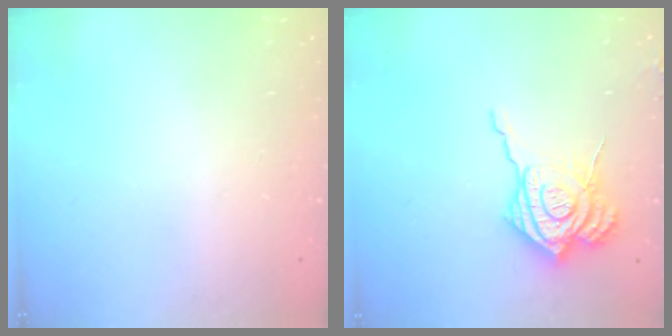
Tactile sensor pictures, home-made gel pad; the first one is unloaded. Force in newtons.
{"total": 17.4, "press": 17.3, "slide": 1.7}